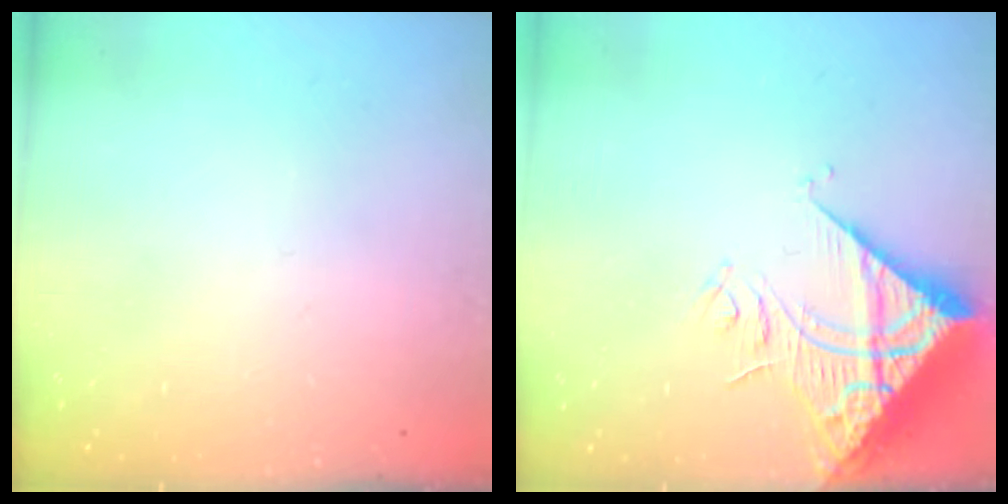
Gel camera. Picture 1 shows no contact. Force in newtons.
{"total": 15.4, "press": 15.2, "slide": 1.8}